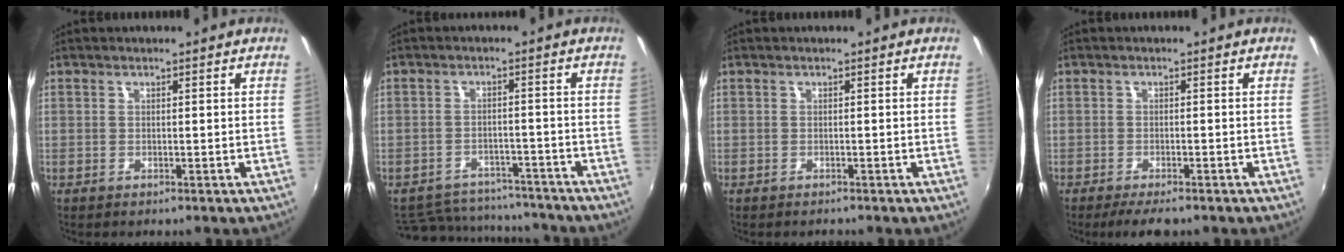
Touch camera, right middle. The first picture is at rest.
{"total": 13.8, "force": [-12.1, 5.3, 3.8], "torque": [-0.096, 0.015, -0.161]}
{"total": 0.5, "force": [-0.5, 0.2, 0.1], "torque": [-0.002, -0.003, -0.009]}
{"total": 4.2, "force": [-3.3, 0.9, 2.4], "torque": [-0.053, -0.017, -0.057]}